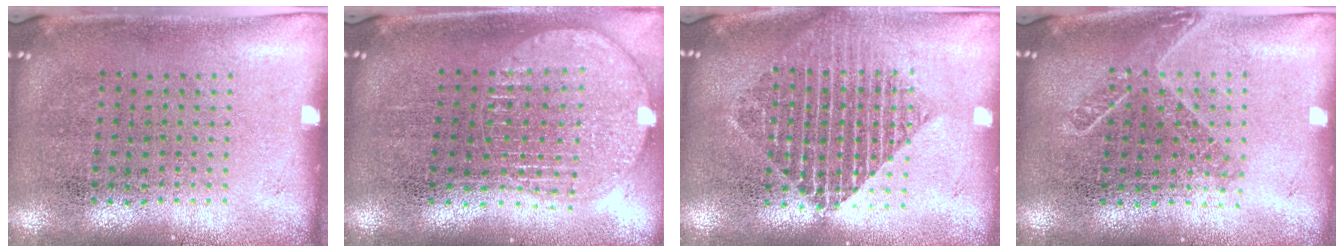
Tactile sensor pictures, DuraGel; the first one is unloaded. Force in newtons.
{"total": 1.6, "press": 1.4, "slide": 0.8}
{"total": 1.9, "press": 1.6, "slide": 1.0}
{"total": 1.5, "press": 1.2, "slide": 0.9}